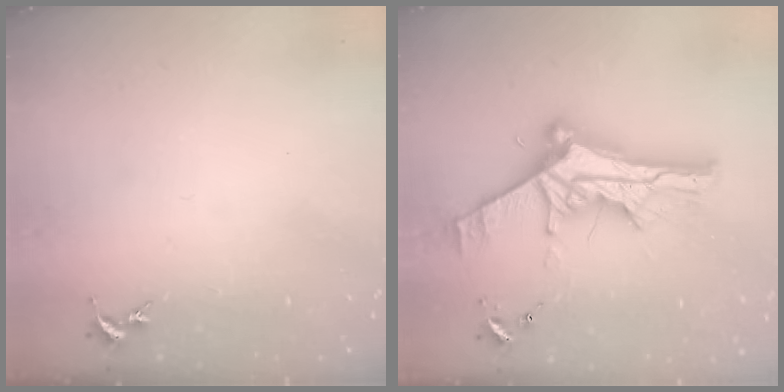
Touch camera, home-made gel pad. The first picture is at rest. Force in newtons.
{"total": 11.4, "press": 11.4, "slide": 1.1}